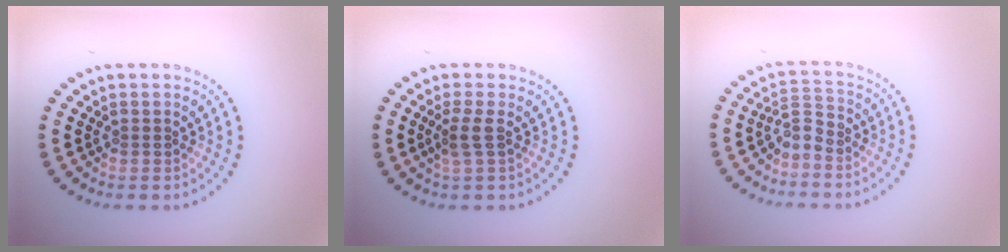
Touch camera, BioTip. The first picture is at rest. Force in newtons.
{"total": 1.5, "press": 1.3, "slide": 0.9}
{"total": 2.2, "press": 1.4, "slide": 1.7}